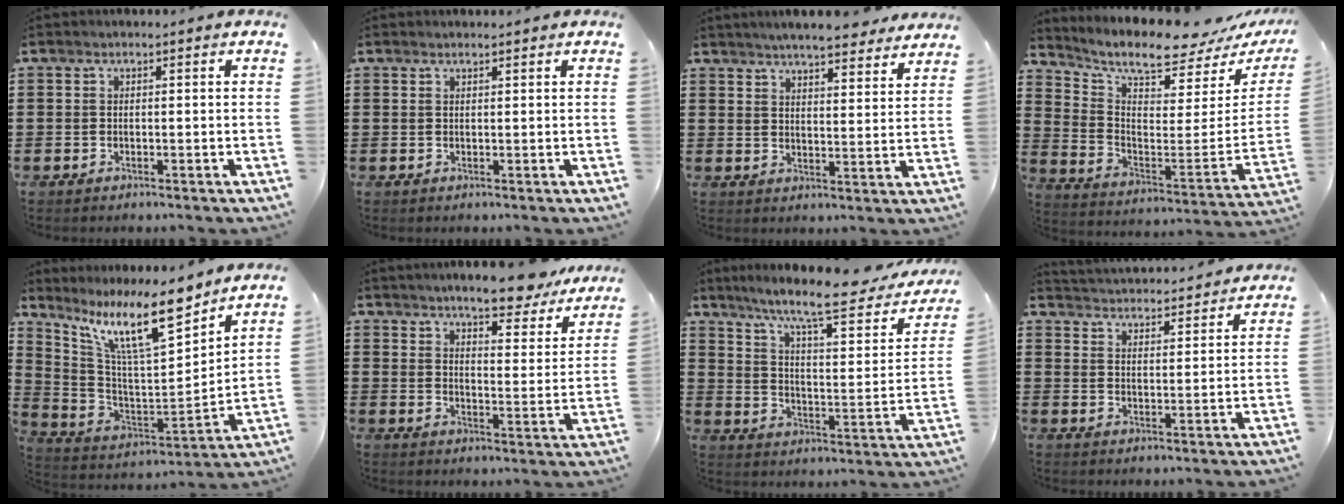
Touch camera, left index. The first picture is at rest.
{"total": 0.8, "force": [0.8, 0.0, 0.2], "torque": [-0.005, -0.001, 0.016]}
{"total": 5.4, "force": [5.2, -0.1, 1.4], "torque": [-0.037, -0.027, 0.091]}
{"total": 7.9, "force": [7.0, 0.6, 3.6], "torque": [-0.099, -0.065, 0.115]}
{"total": 14.0, "force": [10.0, 2.7, 9.5], "torque": [-0.204, -0.050, 0.170]}
{"total": 7.1, "force": [6.6, 0.2, 2.6], "torque": [-0.060, -0.039, 0.113]}
{"total": 11.3, "force": [9.0, 0.9, 6.8], "torque": [-0.139, -0.058, 0.144]}
{"total": 3.5, "force": [3.5, -0.2, -0.3], "torque": [-0.013, -0.026, 0.057]}